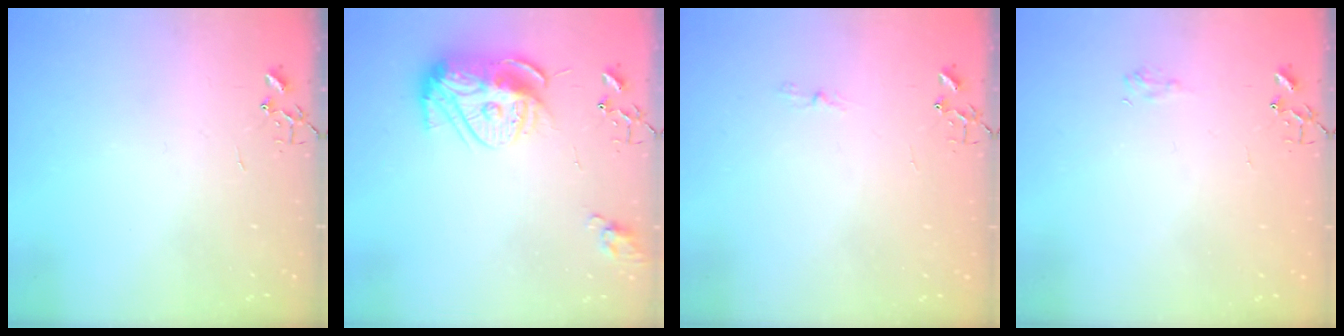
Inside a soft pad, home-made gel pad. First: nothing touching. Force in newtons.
{"total": 13.5, "press": 13.4, "slide": 1.1}
{"total": 3.5, "press": 3.5, "slide": 0.3}
{"total": 6.9, "press": 6.8, "slide": 0.8}